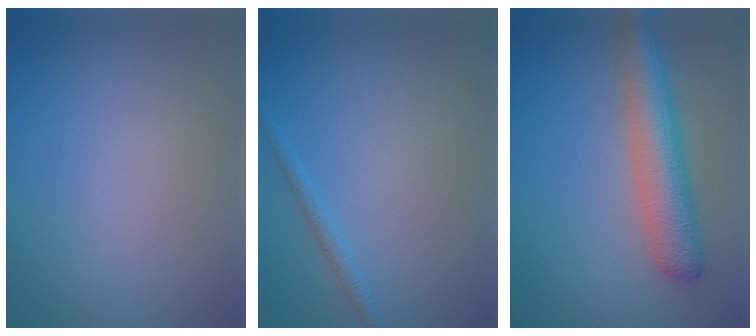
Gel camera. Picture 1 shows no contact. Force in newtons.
{"total": 1.2, "press": 1.1, "slide": 0.1}
{"total": 5.7, "press": 5.7, "slide": 0.2}